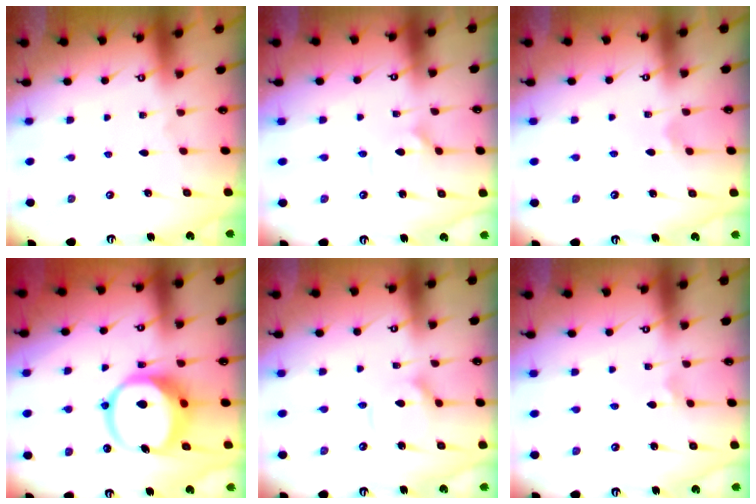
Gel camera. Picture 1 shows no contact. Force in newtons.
{"total": 2.9, "press": 2.8, "slide": 0.4}
{"total": 2.8, "press": 2.8, "slide": 0.6}
{"total": 12.2, "press": 12.1, "slide": 1.7}
{"total": 7.0, "press": 7.0, "slide": 0.7}
{"total": 1.7, "press": 1.7, "slide": 0.4}